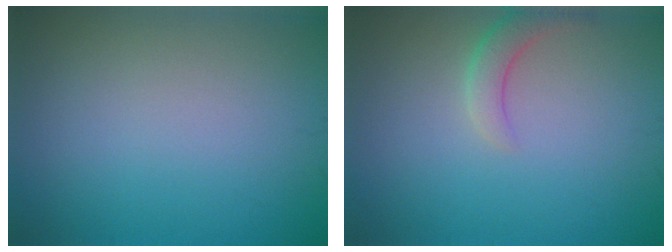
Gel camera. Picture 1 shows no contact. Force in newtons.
{"total": 2.1, "press": 2.1, "slide": 0.3}